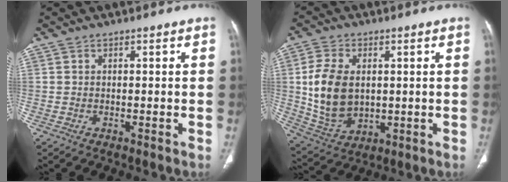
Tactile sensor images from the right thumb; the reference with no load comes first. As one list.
[{"total": 13.0, "force": [1.2, 8.7, 9.6], "torque": [-0.178, -0.011, 0.037]}]